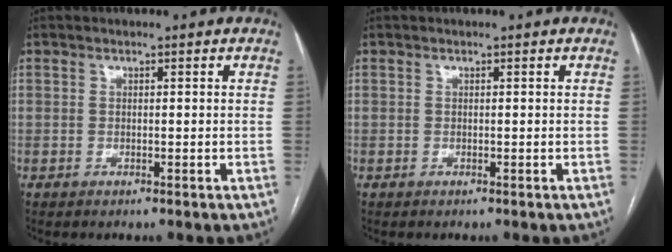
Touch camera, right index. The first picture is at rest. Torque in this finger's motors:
{"motor_torque": [0.00, 0.00, 0.00, 0.00]}